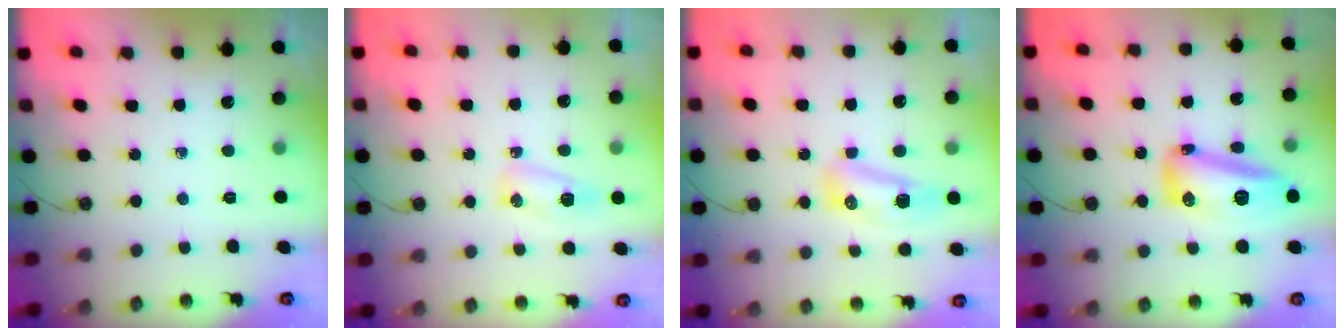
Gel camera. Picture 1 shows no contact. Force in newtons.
{"total": 7.7, "press": 6.3, "slide": 4.4}
{"total": 9.4, "press": 8.9, "slide": 3.1}
{"total": 28.1, "press": 19.4, "slide": 20.2}